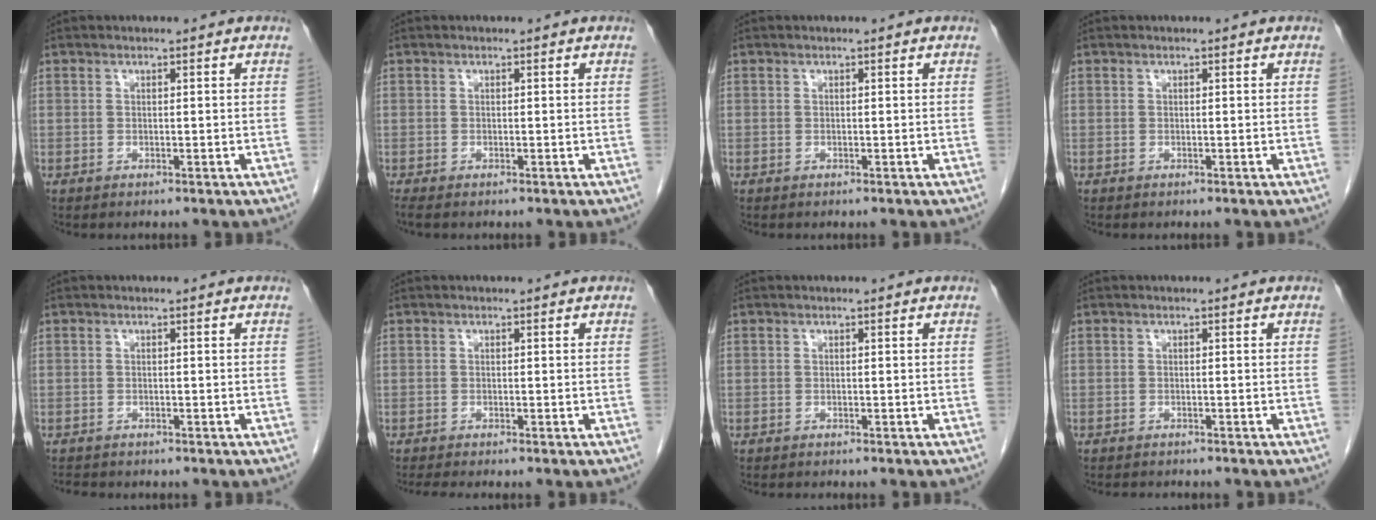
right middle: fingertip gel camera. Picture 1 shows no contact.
{"total": 1.0, "force": [-0.8, 0.1, 0.5], "torque": [-0.008, -0.003, -0.013]}
{"total": 0.0}
{"total": 0.0}
{"total": 2.3, "force": [-2.1, 0.7, 0.7], "torque": [-0.019, -0.008, -0.028]}
{"total": 1.8, "force": [-1.6, -0.4, 0.8], "torque": [-0.015, -0.006, -0.029]}
{"total": 0.8, "force": [-0.8, -0.1, 0.2], "torque": [-0.009, -0.004, -0.012]}
{"total": 2.6, "force": [-2.4, 0.5, 0.7], "torque": [-0.015, -0.008, -0.031]}